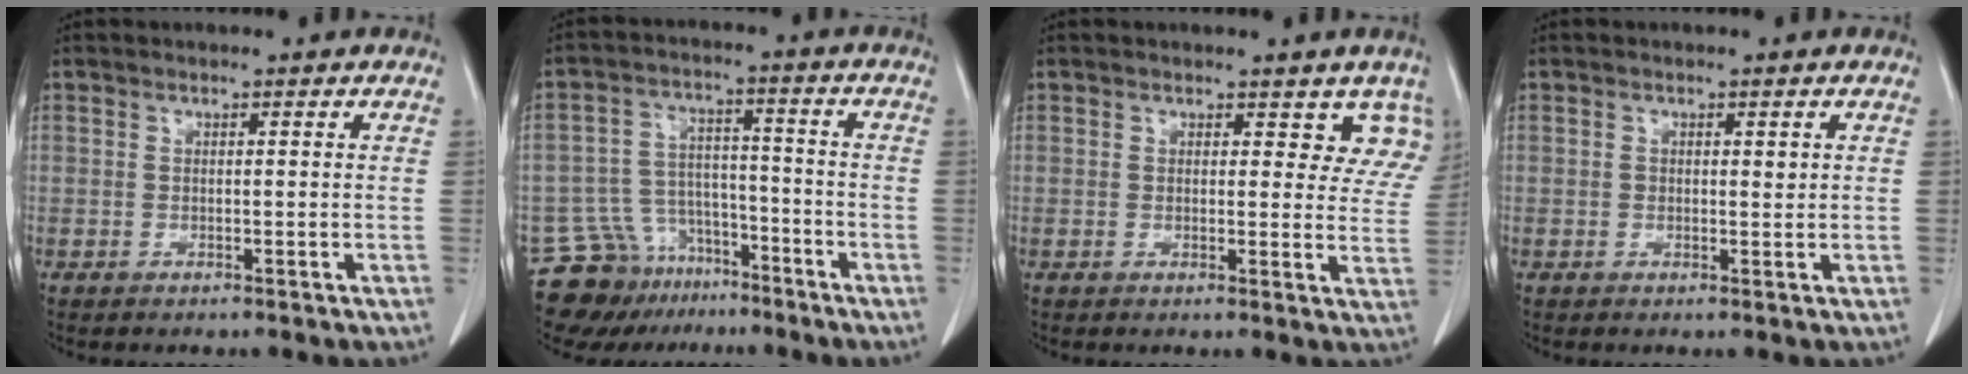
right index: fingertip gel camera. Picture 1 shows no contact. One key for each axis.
{"total": 10.7, "fx": -8.4, "fy": 6.3, "fz": 1.5, "tx": -0.030, "ty": 0.039, "tz": -0.135}
{"total": 5.8, "fx": 4.5, "fy": 3.2, "fz": 1.9, "tx": 0.008, "ty": -0.011, "tz": 0.029}
{"total": 1.0, "fx": 0.2, "fy": 0.6, "fz": 0.8, "tx": -0.011, "ty": 0.001, "tz": 0.001}